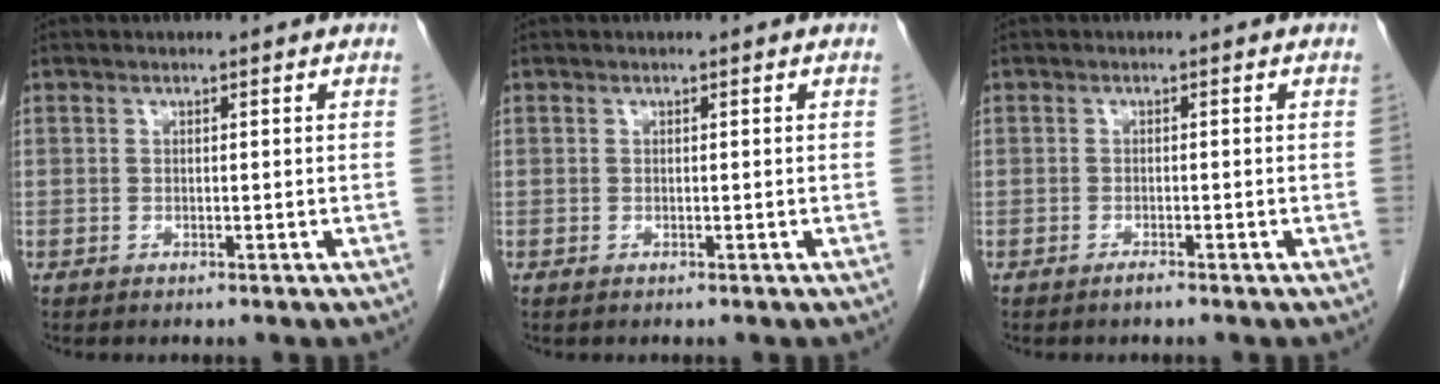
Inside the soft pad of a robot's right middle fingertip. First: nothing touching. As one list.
[{"total": 0.0}, {"total": 0.9, "force": [-0.8, -0.1, 0.4], "torque": [-0.013, -0.002, -0.013]}]